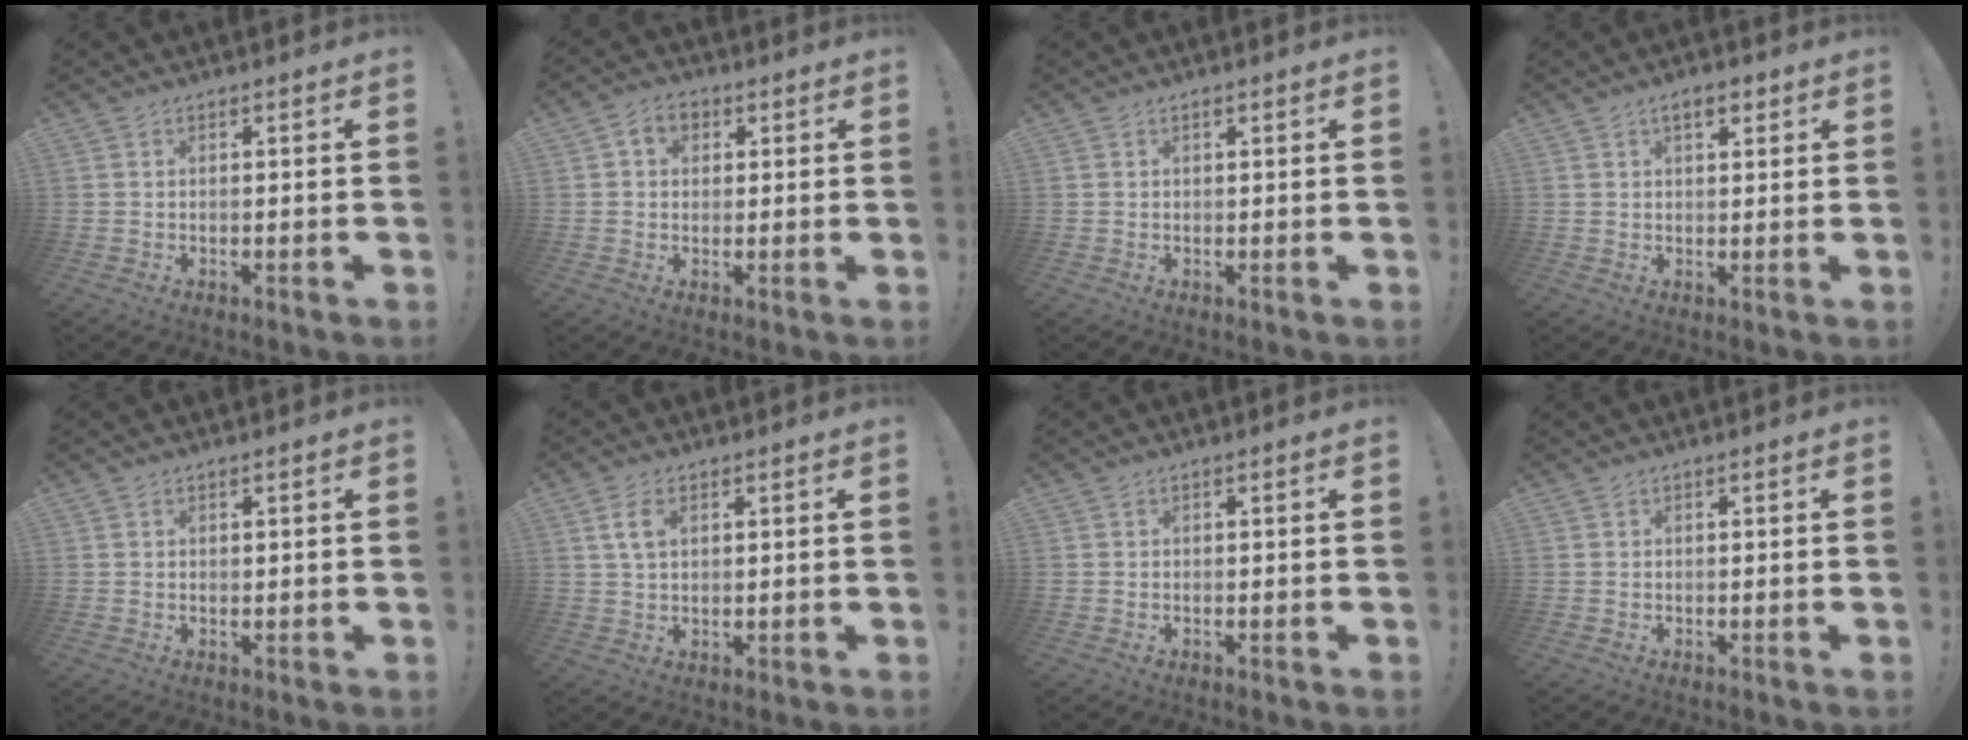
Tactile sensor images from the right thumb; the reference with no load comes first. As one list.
[{"total": 4.9, "force": [1.5, 3.8, 2.7], "torque": [-0.035, 0.001, 0.028]}, {"total": 0.6, "force": [0.3, 0.4, 0.3], "torque": [-0.005, 0.001, 0.006]}, {"total": 3.9, "force": [2.0, 1.7, 2.9], "torque": [-0.043, -0.001, 0.032]}, {"total": 0.7, "force": [0.6, 0.3, 0.2], "torque": [0.004, -0.003, 0.009]}, {"total": 5.6, "force": [2.2, 3.0, 4.2], "torque": [-0.075, -0.006, 0.038]}, {"total": 0.0}, {"total": 0.0}]